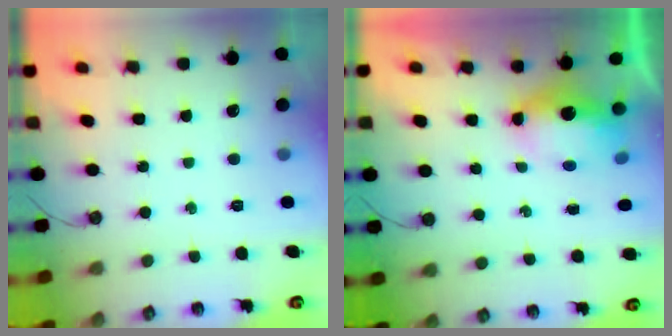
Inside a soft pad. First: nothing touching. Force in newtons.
{"total": 6.8, "press": 6.7, "slide": 1.1}